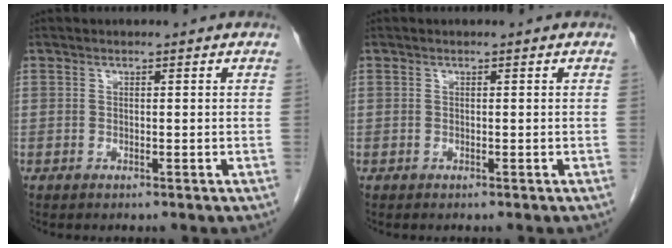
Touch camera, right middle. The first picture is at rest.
{"total": 0.0}